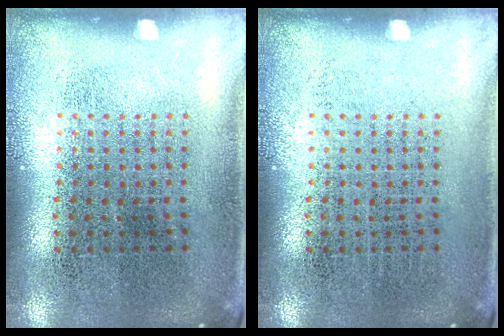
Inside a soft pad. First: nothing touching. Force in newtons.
{"total": 0.0}